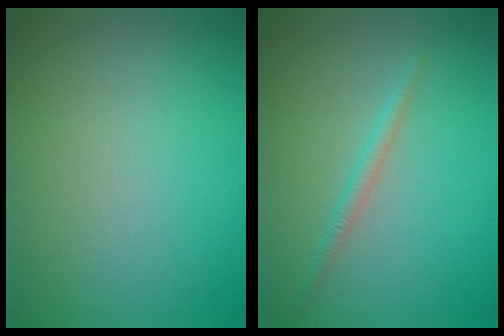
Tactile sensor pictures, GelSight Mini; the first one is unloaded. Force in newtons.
{"total": 1.3, "press": 1.3, "slide": 0.0}